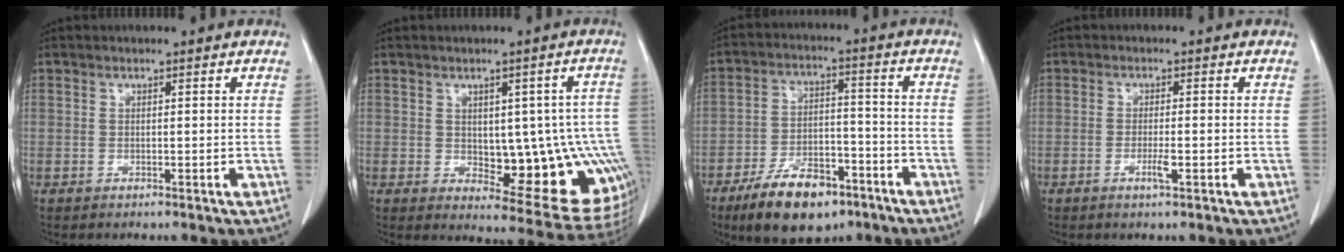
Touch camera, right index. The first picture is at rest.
{"total": 14.8, "force": [-1.7, 5.7, 13.5], "torque": [-0.119, 0.018, 0.003]}
{"total": 12.6, "force": [-8.4, 5.3, 7.8], "torque": [-0.136, 0.000, -0.142]}
{"total": 2.3, "force": [-0.9, 0.1, 2.1], "torque": [-0.042, -0.001, -0.015]}